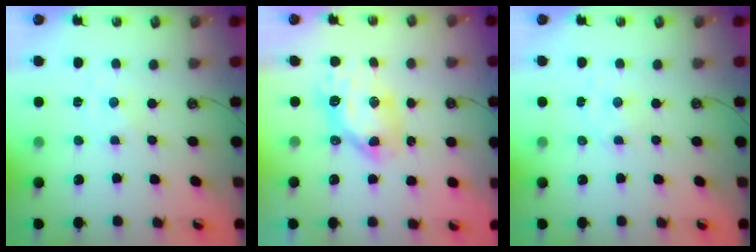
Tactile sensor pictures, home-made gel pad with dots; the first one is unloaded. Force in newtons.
{"total": 12.7, "press": 12.6, "slide": 1.4}
{"total": 1.8, "press": 1.8, "slide": 0.0}